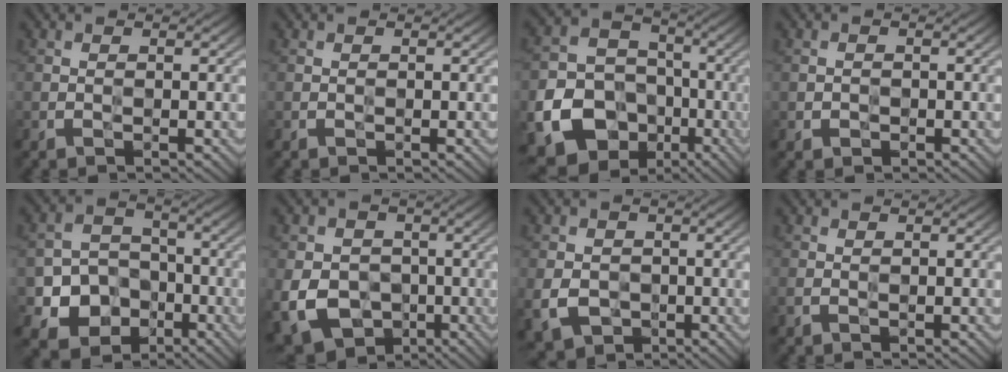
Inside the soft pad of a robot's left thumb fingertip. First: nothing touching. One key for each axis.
{"total": 0.0}
{"total": 19.2, "fx": -7.8, "fy": 16.0, "fz": 7.1, "tx": -0.167, "ty": -0.061, "tz": -0.146}
{"total": 0.9, "fx": -0.3, "fy": 0.8, "fz": 0.2, "tx": 0.000, "ty": -0.002, "tz": -0.010}
{"total": 8.7, "fx": -3.3, "fy": 7.1, "fz": 3.7, "tx": -0.078, "ty": -0.019, "tz": -0.078}
{"total": 10.9, "fx": -2.8, "fy": 8.9, "fz": 5.6, "tx": -0.136, "ty": -0.031, "tz": -0.062}
{"total": 6.2, "fx": -1.4, "fy": 5.1, "fz": 3.1, "tx": -0.086, "ty": -0.018, "tz": -0.033}
{"total": 0.9, "fx": -0.1, "fy": 0.6, "fz": 0.7, "tx": -0.018, "ty": 0.000, "tz": -0.003}